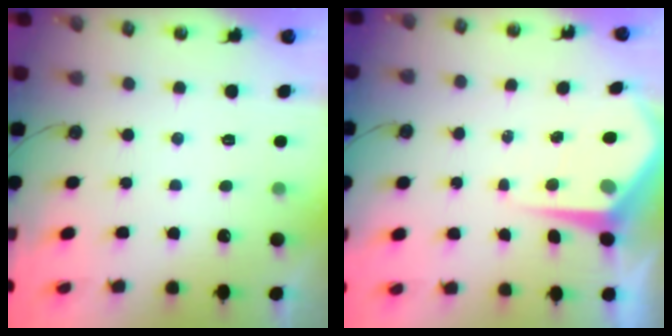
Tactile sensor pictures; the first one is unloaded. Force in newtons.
{"total": 7.0, "press": 7.0, "slide": 0.6}